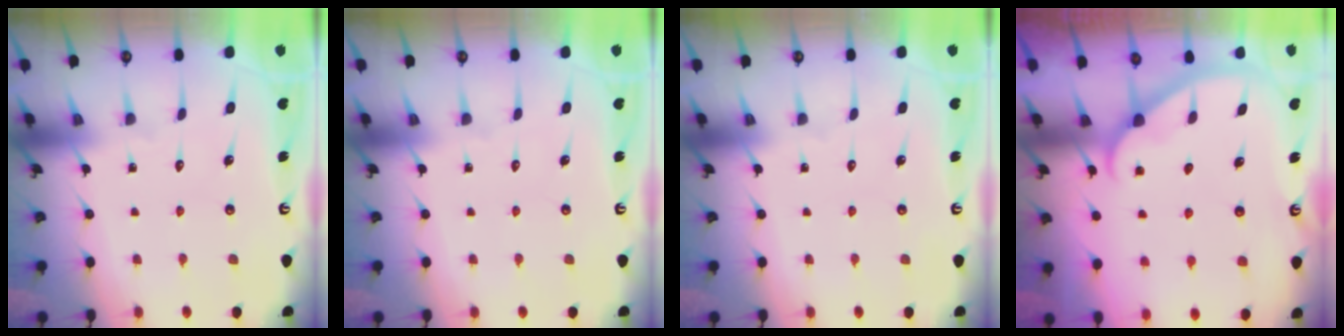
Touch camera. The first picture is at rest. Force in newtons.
{"total": 0.0}
{"total": 0.0}
{"total": 2.2, "press": 2.2, "slide": 0.2}